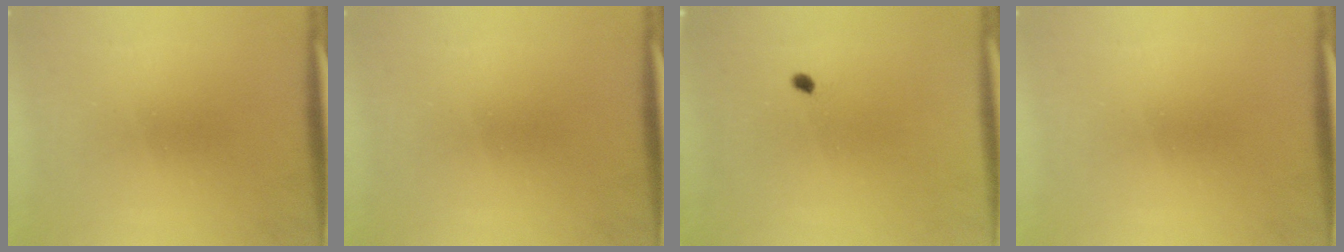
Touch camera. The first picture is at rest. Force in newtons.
{"total": 0.0}
{"total": 0.8}
{"total": 0.0}